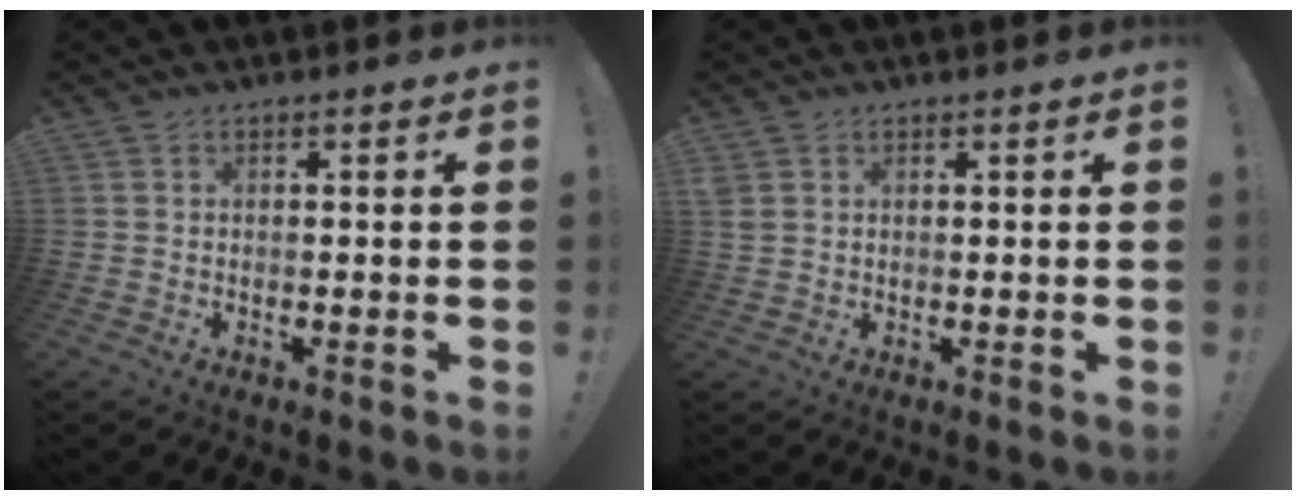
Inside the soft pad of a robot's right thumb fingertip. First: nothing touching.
{"total": 2.2, "force": [1.1, 1.7, 1.0], "torque": [-0.021, 0.004, 0.023]}